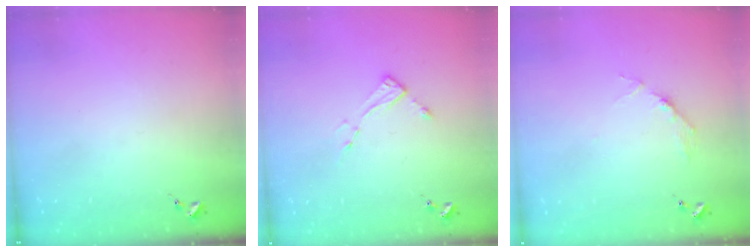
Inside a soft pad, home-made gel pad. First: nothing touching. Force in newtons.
{"total": 4.8, "press": 4.7, "slide": 0.3}
{"total": 3.8, "press": 3.8, "slide": 0.4}